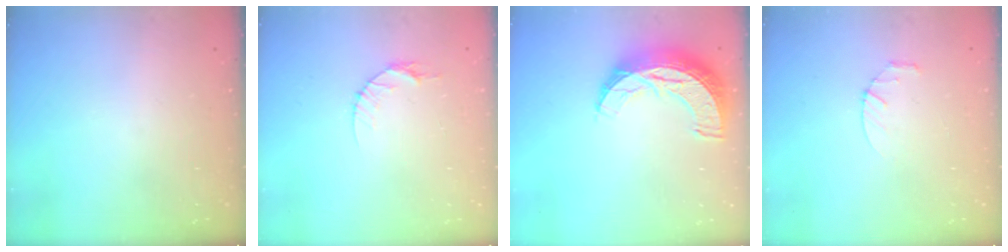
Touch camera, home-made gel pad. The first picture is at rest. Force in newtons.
{"total": 5.3, "press": 5.2, "slide": 0.5}
{"total": 12.7, "press": 12.7, "slide": 0.8}
{"total": 2.8, "press": 2.8, "slide": 0.4}